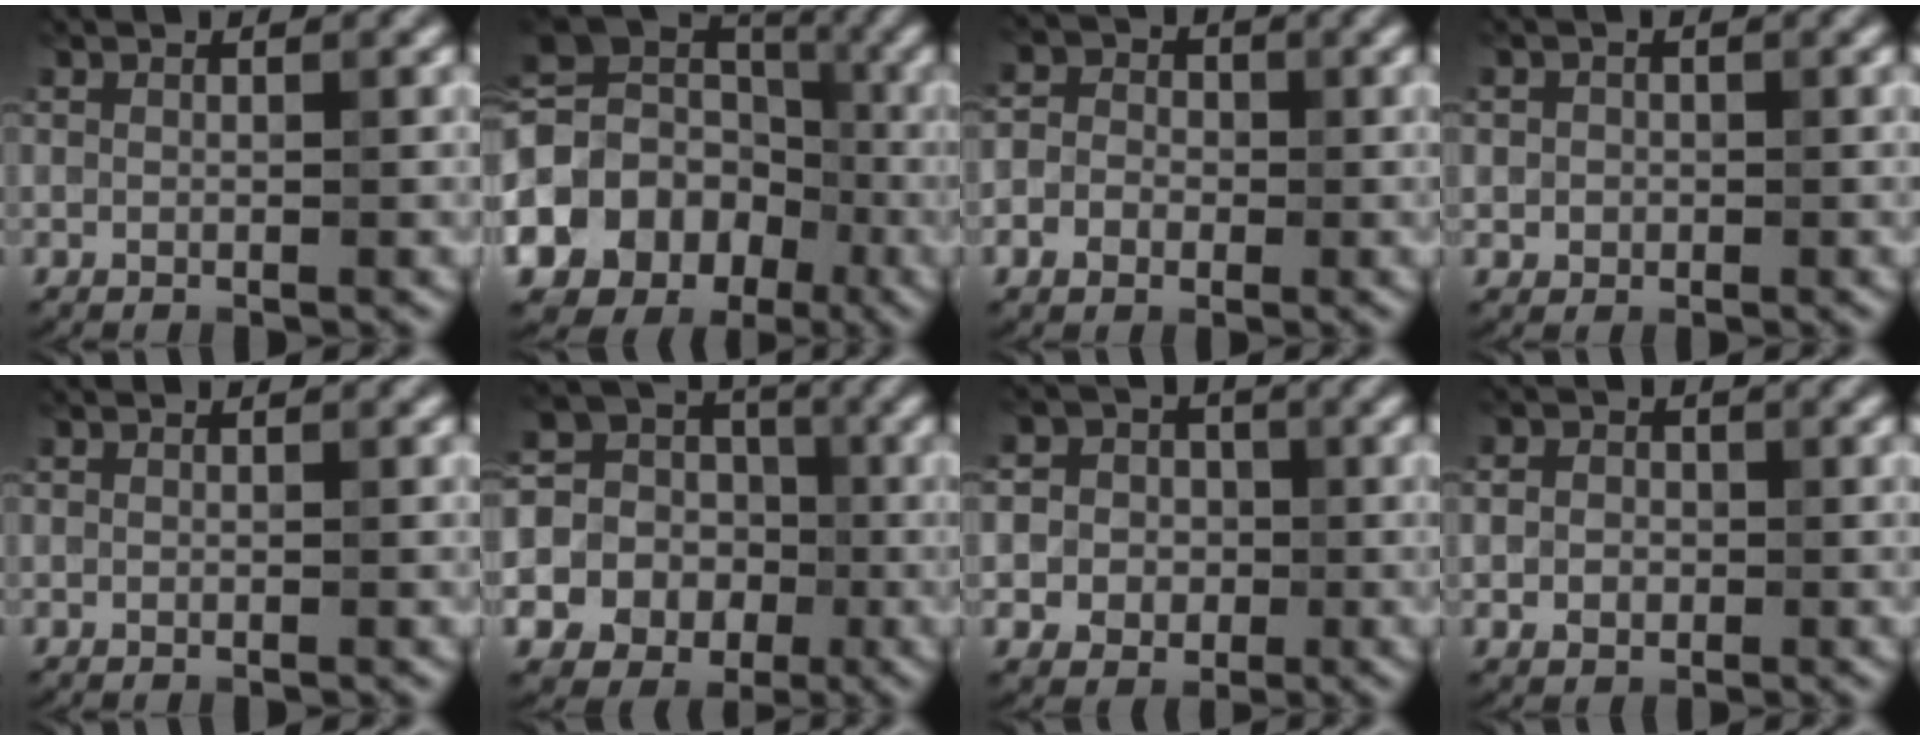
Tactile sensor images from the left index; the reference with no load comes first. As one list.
[{"total": 14.1, "force": [-4.6, 11.8, 6.4], "torque": [-0.136, -0.011, -0.093]}, {"total": 3.7, "force": [-0.6, 3.3, 1.6], "torque": [-0.004, 0.007, -0.028]}, {"total": 1.3, "force": [0.0, 1.3, 0.2], "torque": [0.011, -0.004, 0.001]}, {"total": 0.0}, {"total": 15.9, "force": [-3.4, 14.8, 4.7], "torque": [-0.140, -0.002, -0.078]}, {"total": 6.8, "force": [0.2, 6.4, 2.3], "torque": [-0.028, 0.031, -0.025]}, {"total": 2.7, "force": [-0.2, 2.4, 1.2], "torque": [-0.010, 0.001, -0.012]}]